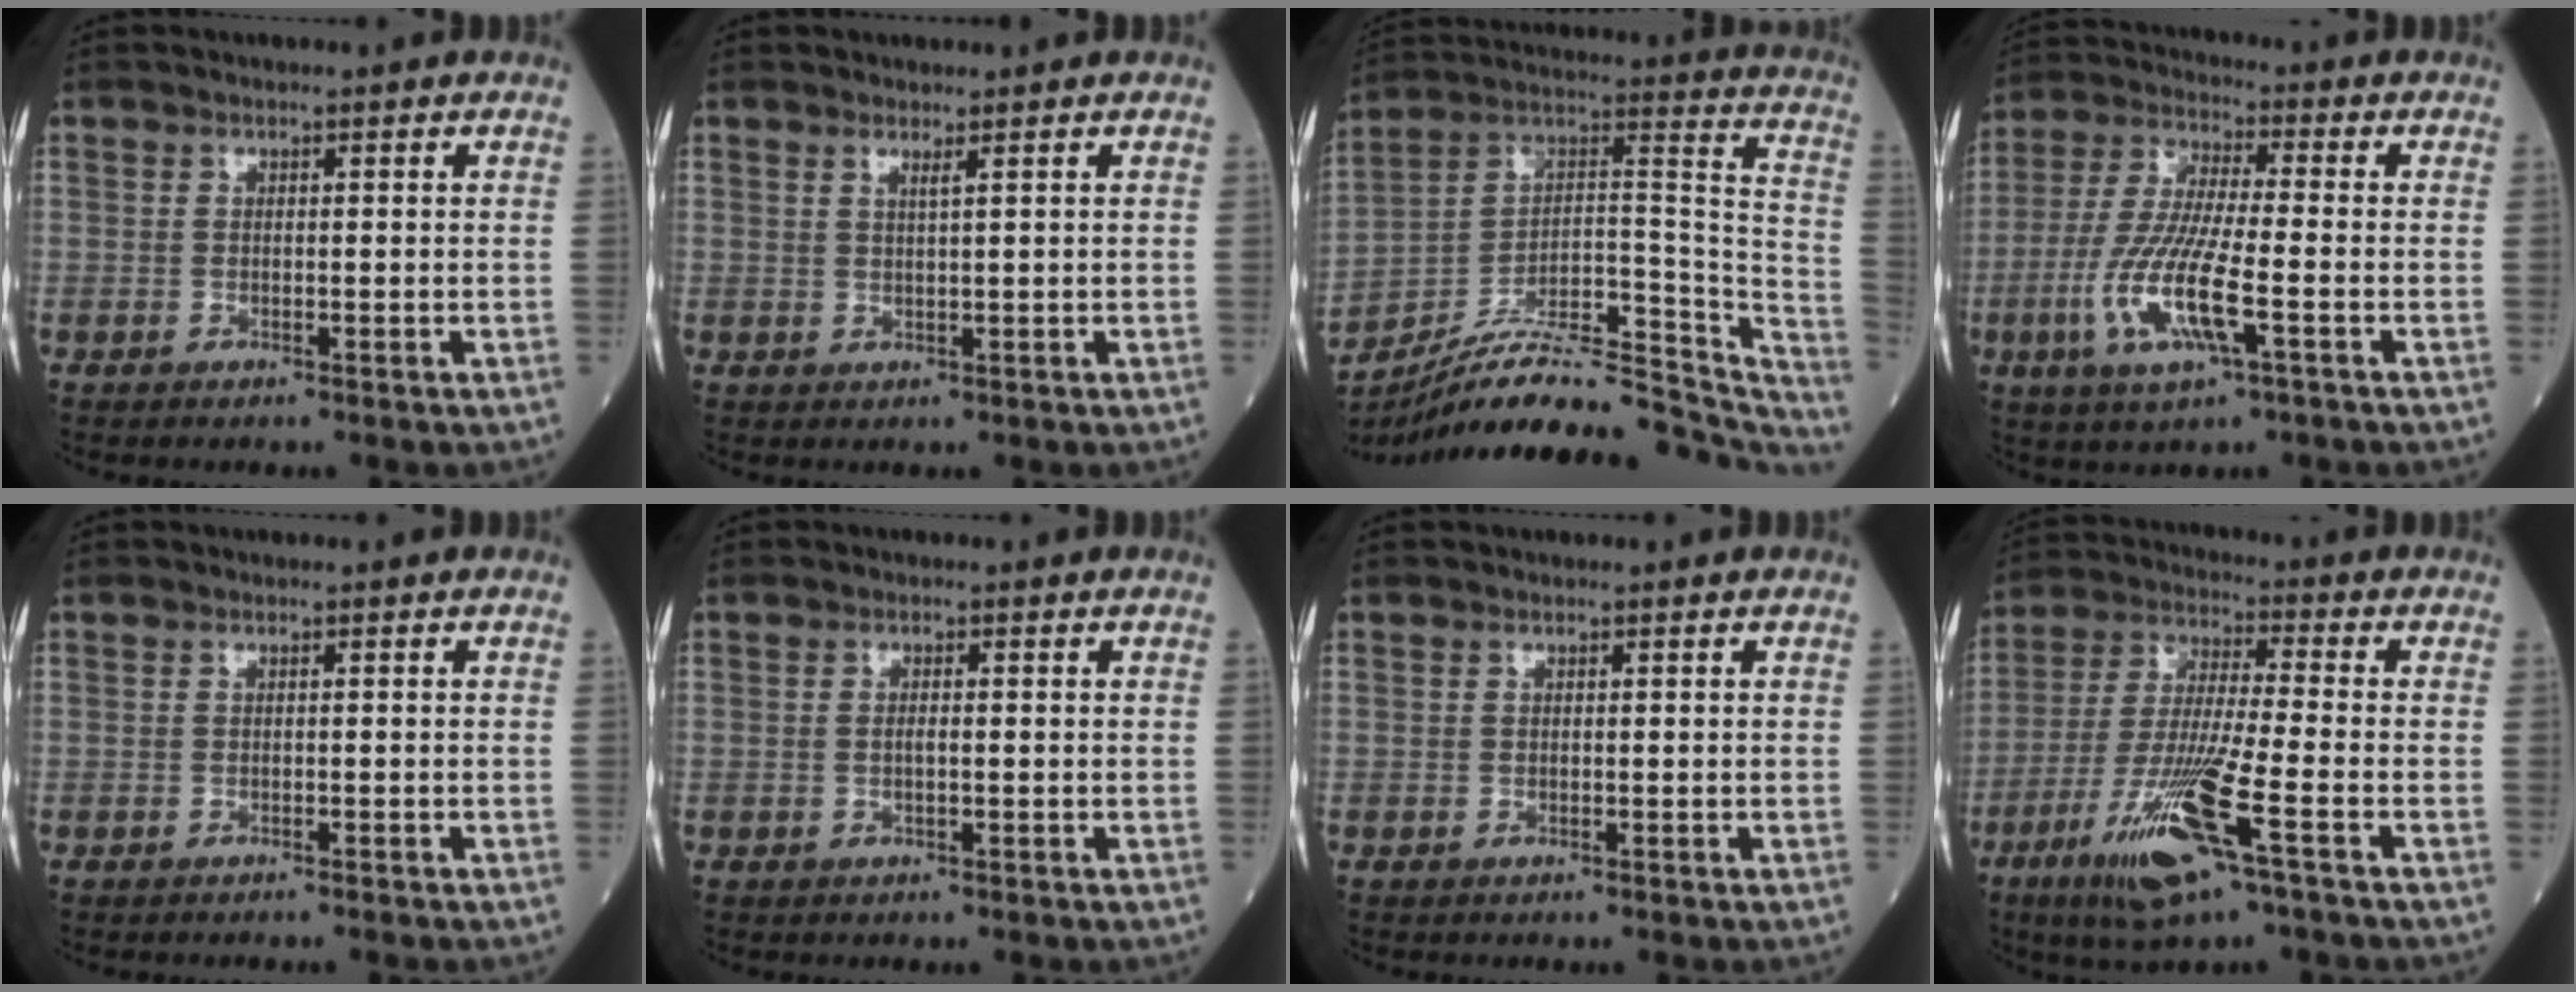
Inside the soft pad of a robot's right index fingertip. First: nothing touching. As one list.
[{"total": 1.1, "force": [0.8, -0.3, 0.8], "torque": [-0.021, -0.008, 0.018]}, {"total": 25.1, "force": [-21.5, 6.1, 11.4], "torque": [-0.132, 0.043, -0.323]}, {"total": 12.2, "force": [-3.9, 1.5, 11.4], "torque": [-0.244, -0.014, -0.075]}, {"total": 1.5, "force": [-1.4, 0.0, 0.7], "torque": [-0.013, 0.000, -0.014]}, {"total": 1.0, "force": [-0.1, 0.2, 1.0], "torque": [-0.022, 0.001, 0.001]}, {"total": 0.0}, {"total": 14.0, "force": [-6.7, 0.4, 12.2], "torque": [-0.256, -0.026, -0.121]}]